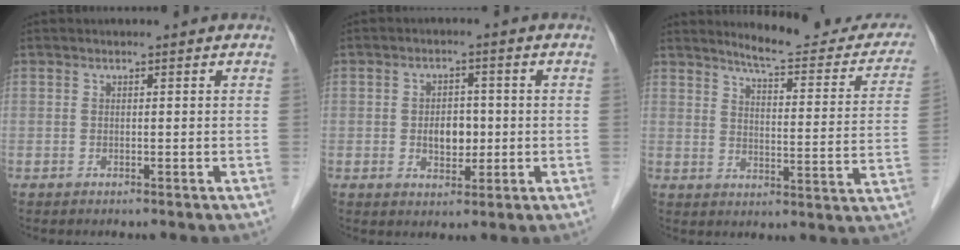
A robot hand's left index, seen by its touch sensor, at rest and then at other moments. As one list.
[{"total": 4.5, "force": [-0.4, 3.0, 3.4], "torque": [-0.055, 0.006, -0.001]}, {"total": 16.4, "force": [15.0, 2.8, 6.1], "torque": [-0.060, -0.046, 0.171]}]